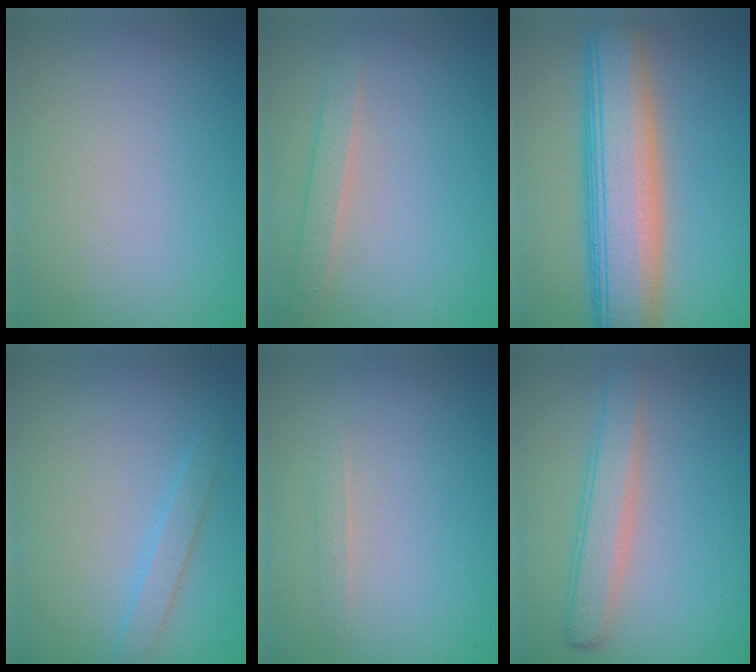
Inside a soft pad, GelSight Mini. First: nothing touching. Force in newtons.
{"total": 1.6, "press": 1.6, "slide": 0.2}
{"total": 9.1, "press": 9.1, "slide": 0.6}
{"total": 1.5, "press": 1.5, "slide": 0.1}
{"total": 0.6, "press": 0.6, "slide": 0.0}
{"total": 3.0, "press": 3.0, "slide": 0.1}